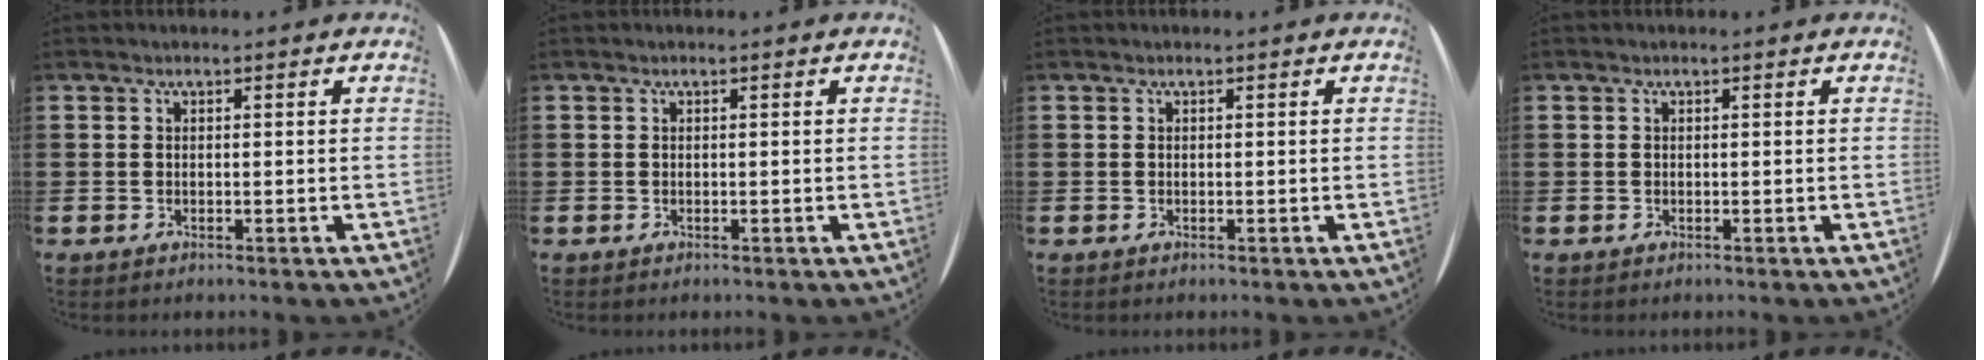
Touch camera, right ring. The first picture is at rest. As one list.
[{"total": 0.0}, {"total": 0.0}, {"total": 0.0}]